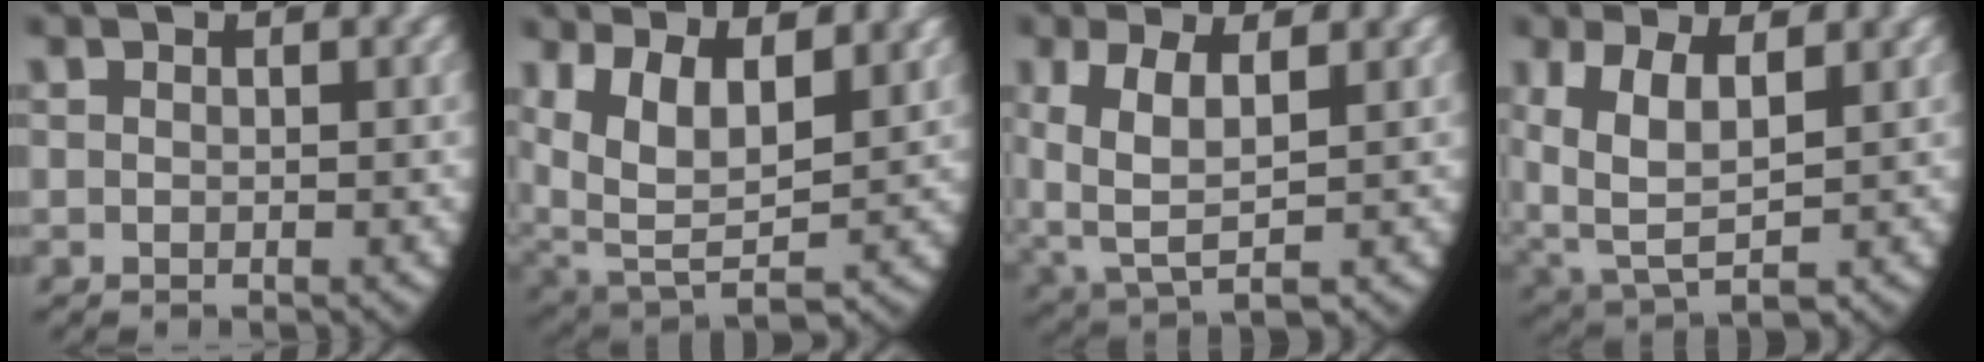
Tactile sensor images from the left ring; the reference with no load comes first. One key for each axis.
{"total": 11.3, "fx": 1.5, "fy": 8.6, "fz": 7.1, "tx": -0.189, "ty": -0.054, "tz": 0.043}
{"total": 6.8, "fx": 0.0, "fy": 4.4, "fz": 5.2, "tx": -0.119, "ty": -0.026, "tz": 0.021}
{"total": 8.1, "fx": 0.3, "fy": 5.6, "fz": 5.7, "tx": -0.142, "ty": -0.043, "tz": 0.033}